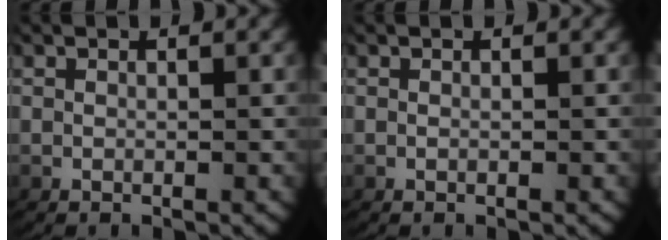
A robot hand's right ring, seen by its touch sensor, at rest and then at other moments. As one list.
[{"total": 0.0}]